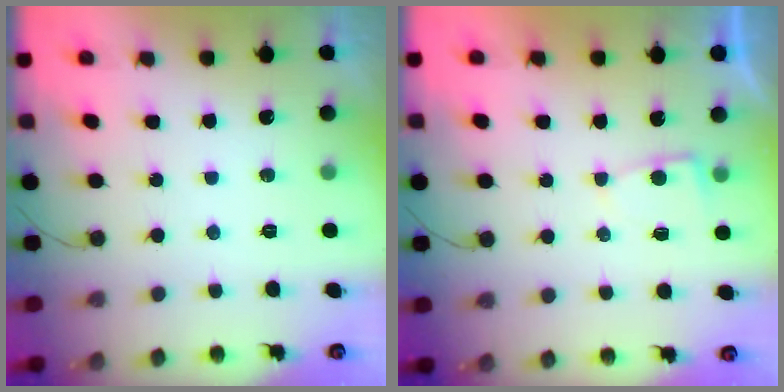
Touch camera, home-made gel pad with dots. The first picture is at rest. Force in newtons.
{"total": 2.4, "press": 2.4, "slide": 0.4}